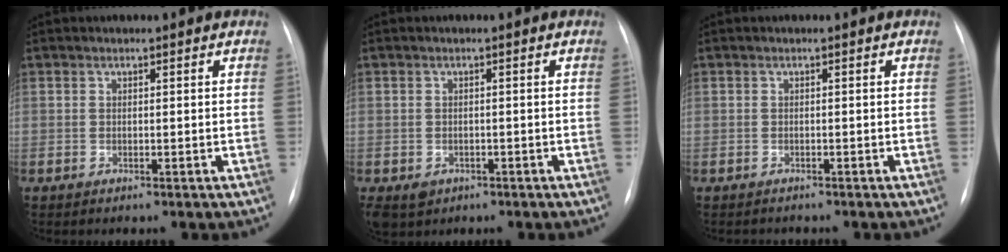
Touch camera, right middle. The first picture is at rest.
{"total": 3.7, "force": [-1.8, 3.0, 1.1], "torque": [-0.020, -0.002, -0.020]}
{"total": 0.9, "force": [-0.8, 0.2, -0.1], "torque": [-0.002, -0.004, -0.011]}